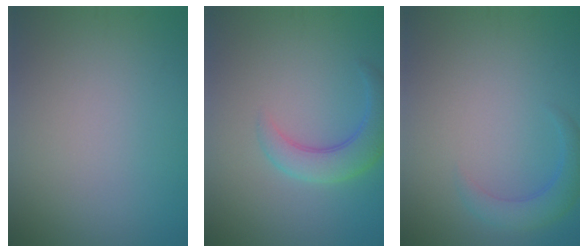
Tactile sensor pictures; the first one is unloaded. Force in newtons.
{"total": 4.0, "press": 3.9, "slide": 0.2}
{"total": 2.7, "press": 2.6, "slide": 0.3}